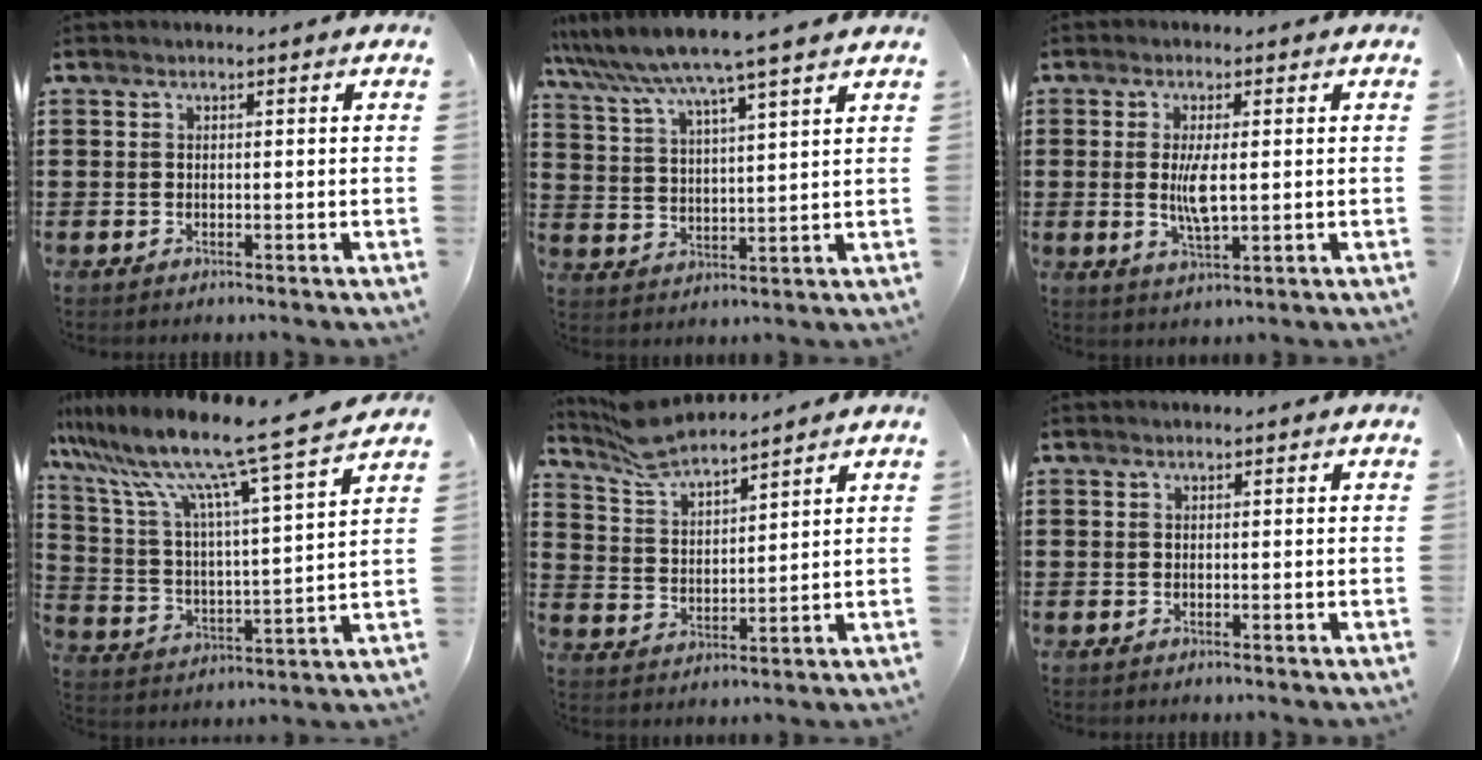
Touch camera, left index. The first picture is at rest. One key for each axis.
{"total": 6.7, "fx": 5.8, "fy": -0.9, "fz": 3.1, "tx": -0.084, "ty": -0.037, "tz": 0.095}
{"total": 5.1, "fx": 0.2, "fy": 1.4, "fz": 4.9, "tx": -0.106, "ty": -0.003, "tz": -0.002}
{"total": 11.0, "fx": 9.2, "fy": -0.8, "fz": 5.9, "tx": -0.153, "ty": -0.071, "tz": 0.146}
{"total": 6.8, "fx": 6.3, "fy": 1.1, "fz": 2.2, "tx": -0.067, "ty": -0.017, "tz": 0.117}
{"total": 0.0}